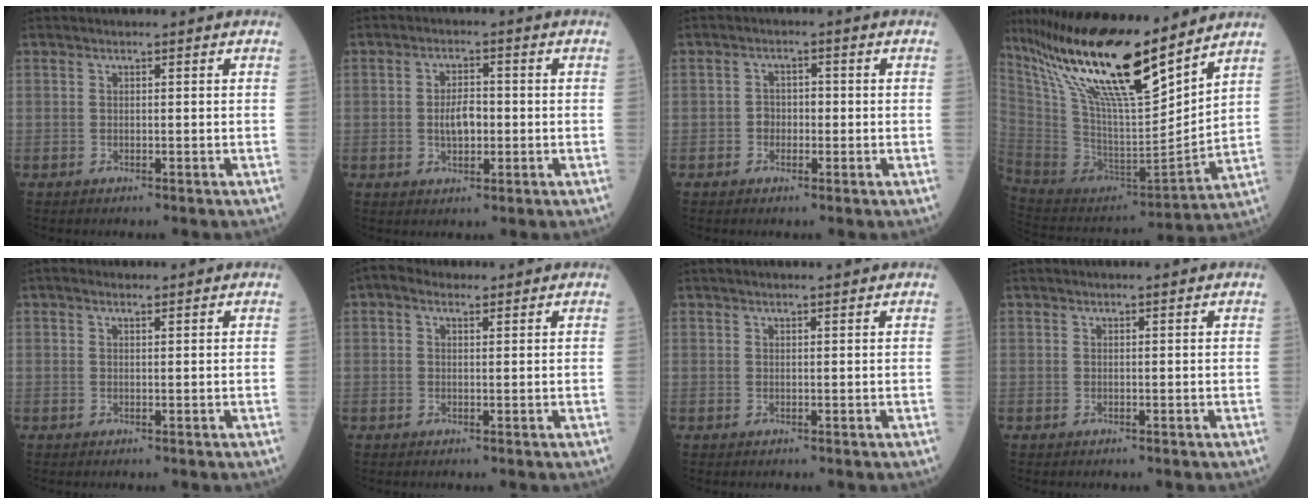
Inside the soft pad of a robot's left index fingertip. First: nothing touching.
{"total": 4.2, "force": [-0.4, 2.1, 3.6], "torque": [-0.071, 0.006, -0.007]}
{"total": 2.4, "force": [-0.6, 1.8, 1.4], "torque": [-0.020, 0.010, -0.012]}
{"total": 24.1, "force": [17.3, 3.9, 16.3], "torque": [-0.307, -0.001, 0.318]}
{"total": 1.0, "force": [0.8, 0.3, 0.6], "torque": [-0.019, 0.007, 0.013]}
{"total": 2.4, "force": [1.4, 1.3, 1.4], "torque": [-0.036, 0.020, 0.026]}
{"total": 2.7, "force": [2.4, -0.1, 1.3], "torque": [-0.013, 0.018, 0.036]}
{"total": 1.0, "force": [0.8, -0.1, 0.5], "torque": [-0.008, 0.008, 0.016]}